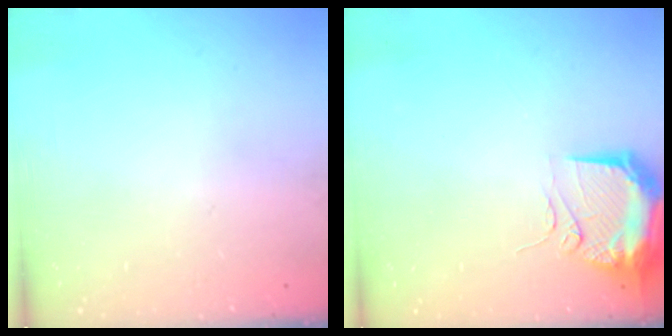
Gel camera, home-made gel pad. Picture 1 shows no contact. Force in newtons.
{"total": 14.7, "press": 10.7, "slide": 10.1}